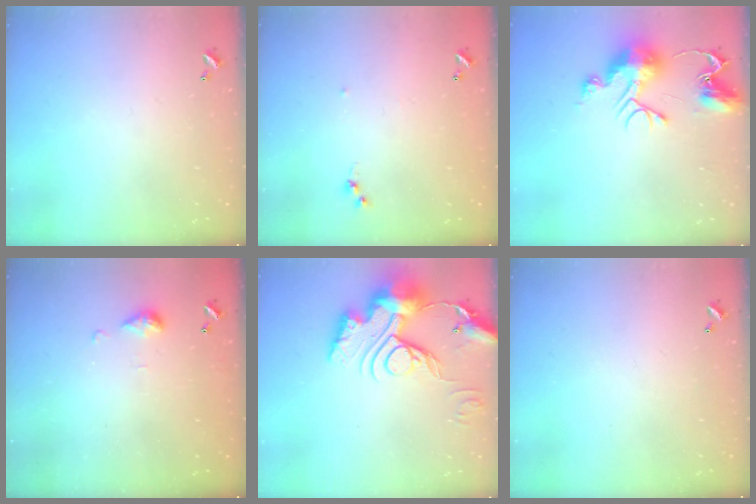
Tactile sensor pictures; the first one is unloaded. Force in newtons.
{"total": 6.0, "press": 6.0, "slide": 0.7}
{"total": 12.0, "press": 12.0, "slide": 1.1}
{"total": 5.6, "press": 5.5, "slide": 0.7}
{"total": 18.7, "press": 18.6, "slide": 1.7}
{"total": 0.0}